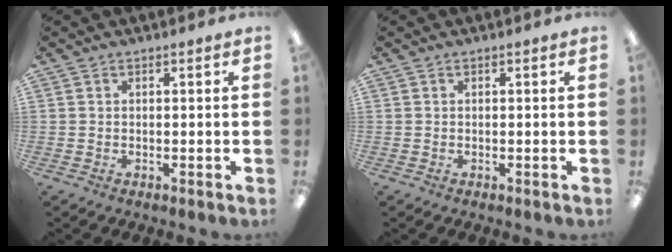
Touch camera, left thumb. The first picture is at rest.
{"total": 0.0}